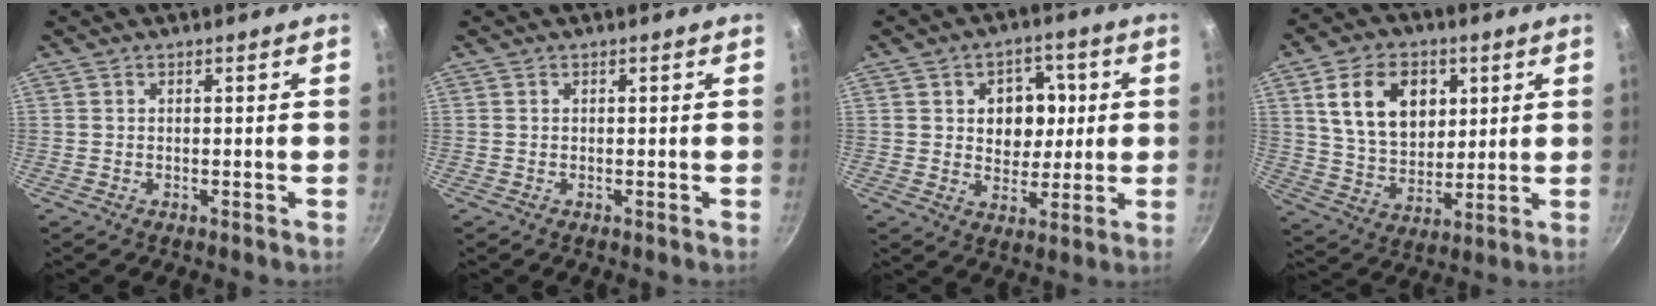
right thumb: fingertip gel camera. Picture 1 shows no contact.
{"total": 0.0}
{"total": 9.6, "force": [1.6, 7.5, 5.8], "torque": [-0.039, -0.003, 0.024]}
{"total": 15.1, "force": [5.0, 10.6, 9.5], "torque": [-0.135, -0.015, 0.092]}